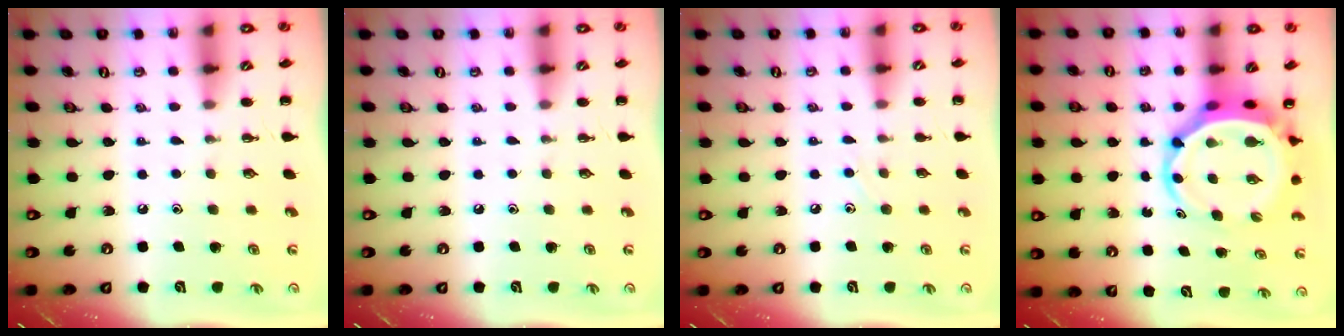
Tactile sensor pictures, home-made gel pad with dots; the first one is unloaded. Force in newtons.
{"total": 0.0}
{"total": 4.7, "press": 4.5, "slide": 1.6}
{"total": 7.2, "press": 6.9, "slide": 2.1}